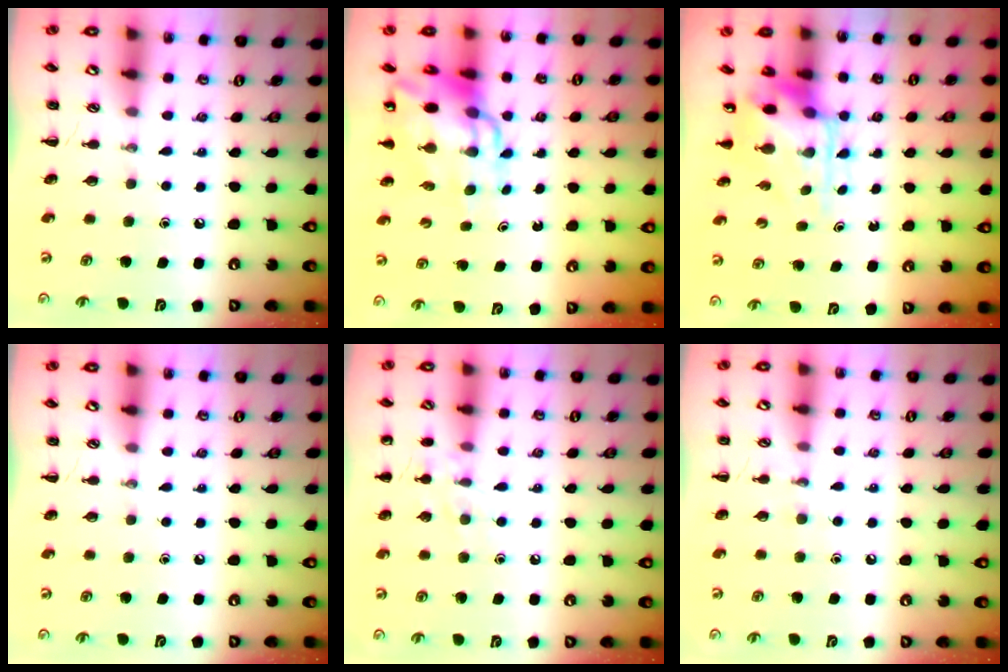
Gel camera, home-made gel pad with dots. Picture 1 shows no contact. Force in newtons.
{"total": 12.5, "press": 12.0, "slide": 3.5}
{"total": 5.6, "press": 5.4, "slide": 1.4}
{"total": 0.0}
{"total": 7.6, "press": 7.4, "slide": 1.7}
{"total": 5.0, "press": 4.8, "slide": 1.4}